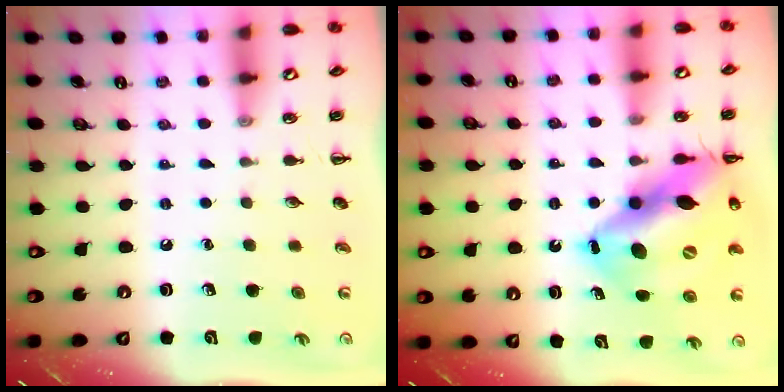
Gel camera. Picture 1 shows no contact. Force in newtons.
{"total": 19.4, "press": 18.7, "slide": 5.1}